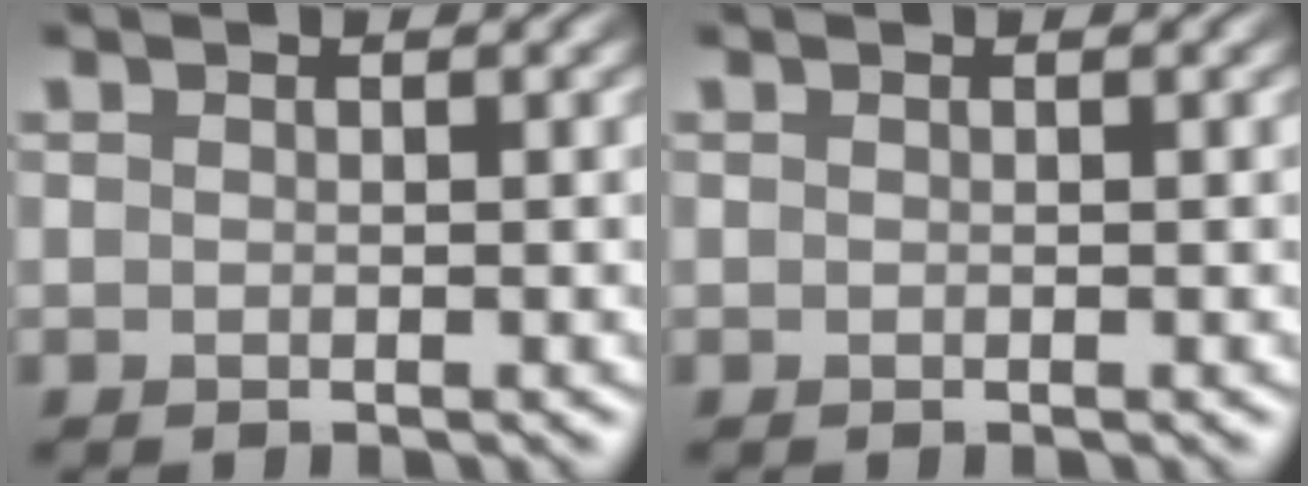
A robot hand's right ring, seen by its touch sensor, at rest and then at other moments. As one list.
[{"total": 0.0}]